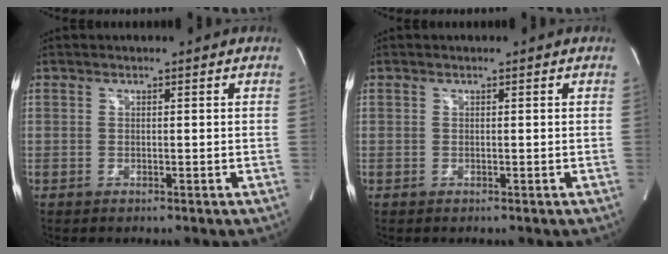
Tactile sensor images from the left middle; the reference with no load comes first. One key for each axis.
{"total": 0.0}